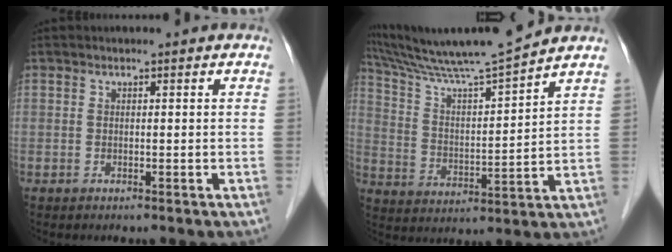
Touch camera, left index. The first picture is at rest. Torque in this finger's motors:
{"motor_torque": [0.69, -0.69, 0.34, 0.12]}